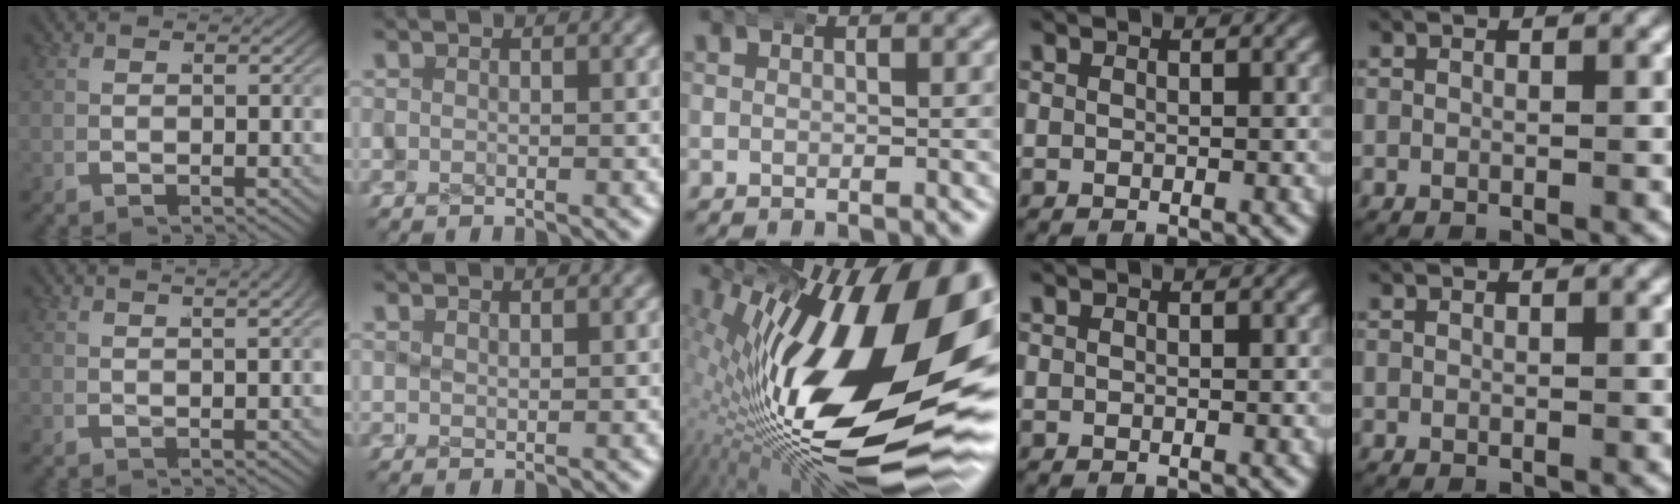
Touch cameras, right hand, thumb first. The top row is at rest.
{"thumb": {"total": 2.4, "force": [1.9, 0.2, 1.4], "torque": [-0.005, 0.009, 0.029]}, "index": {"total": 1.0, "force": [0.9, 0.2, 0.2], "torque": [-0.003, -0.003, 0.017]}, "middle": {"total": 25.5, "force": [-2.0, 11.0, 23.0], "torque": [-0.339, -0.001, -0.005]}}